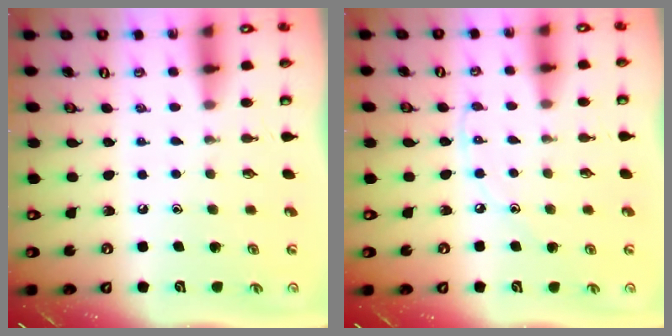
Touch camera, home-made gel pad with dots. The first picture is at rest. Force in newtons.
{"total": 4.2, "press": 4.2, "slide": 0.7}